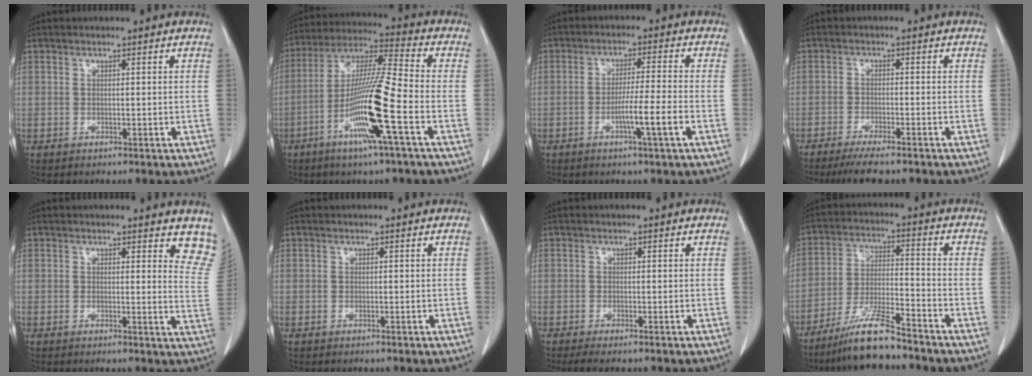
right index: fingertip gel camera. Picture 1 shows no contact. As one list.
[{"total": 14.7, "force": [-5.4, -0.5, 13.7], "torque": [-0.270, -0.010, -0.107]}, {"total": 6.2, "force": [-2.3, -0.8, 5.7], "torque": [-0.097, -0.008, -0.043]}, {"total": 6.8, "force": [-5.7, 0.6, 3.7], "torque": [-0.052, -0.014, -0.092]}, {"total": 7.5, "force": [6.6, 2.0, 3.0], "torque": [-0.011, -0.030, 0.044]}, {"total": 0.0}, {"total": 1.7, "force": [-1.3, 0.0, 1.1], "torque": [-0.021, -0.005, -0.025]}, {"total": 9.6, "force": [-7.8, 0.6, 5.5], "torque": [-0.109, -0.019, -0.148]}]